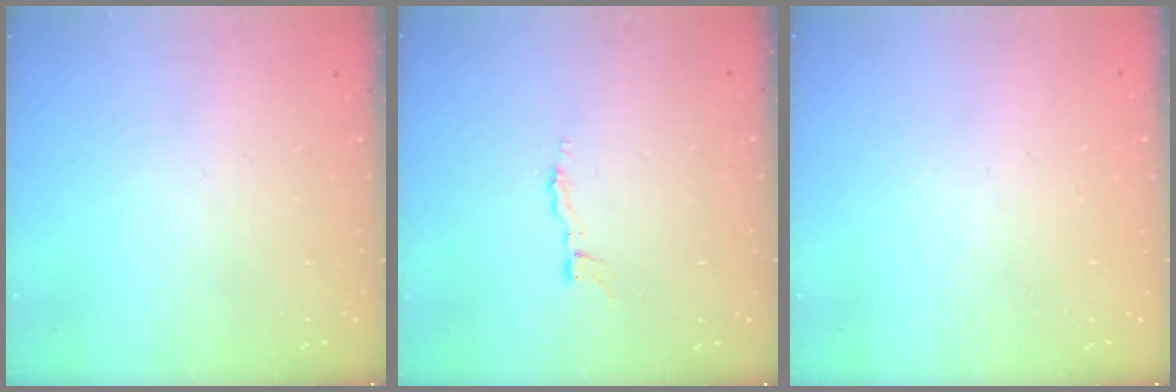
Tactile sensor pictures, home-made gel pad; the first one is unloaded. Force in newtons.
{"total": 2.9, "press": 2.9, "slide": 0.3}
{"total": 1.6, "press": 1.5, "slide": 0.5}